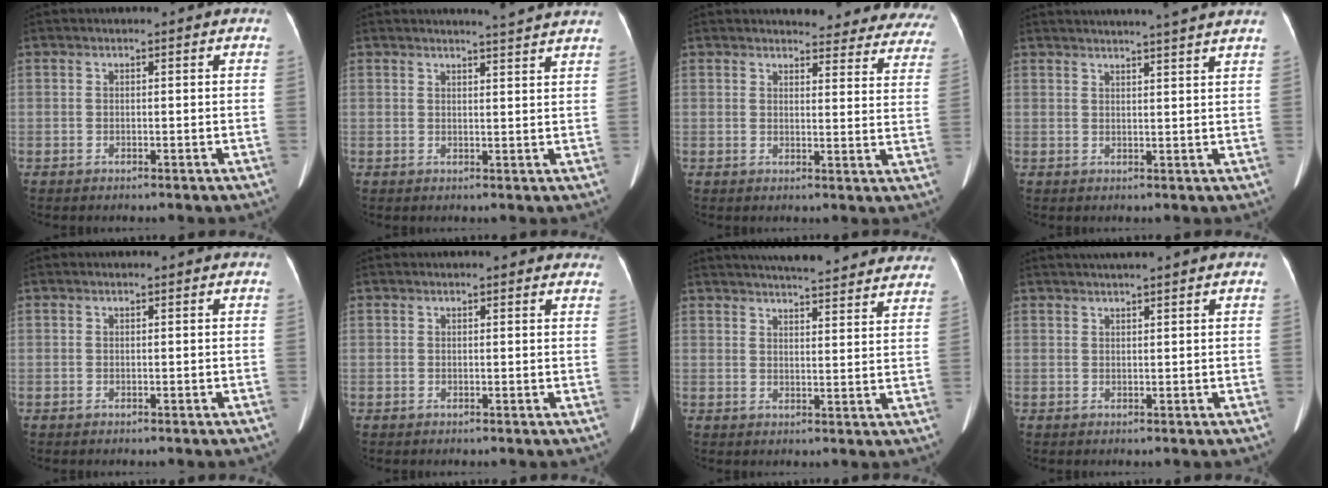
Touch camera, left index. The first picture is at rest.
{"total": 5.5, "force": [5.2, -0.8, 1.7], "torque": [-0.026, -0.002, 0.047]}
{"total": 20.0, "force": [19.1, 4.4, 4.1], "torque": [-0.018, -0.083, 0.188]}
{"total": 12.3, "force": [11.2, -0.9, 5.1], "torque": [-0.077, 0.000, 0.126]}
{"total": 0.0}
{"total": 5.2, "force": [4.4, 1.6, 2.3], "torque": [-0.018, 0.009, 0.041]}
{"total": 24.2, "force": [22.1, 3.8, 9.2], "torque": [-0.137, -0.014, 0.266]}
{"total": 4.2, "force": [3.5, -0.3, 2.3], "torque": [-0.033, 0.030, 0.056]}